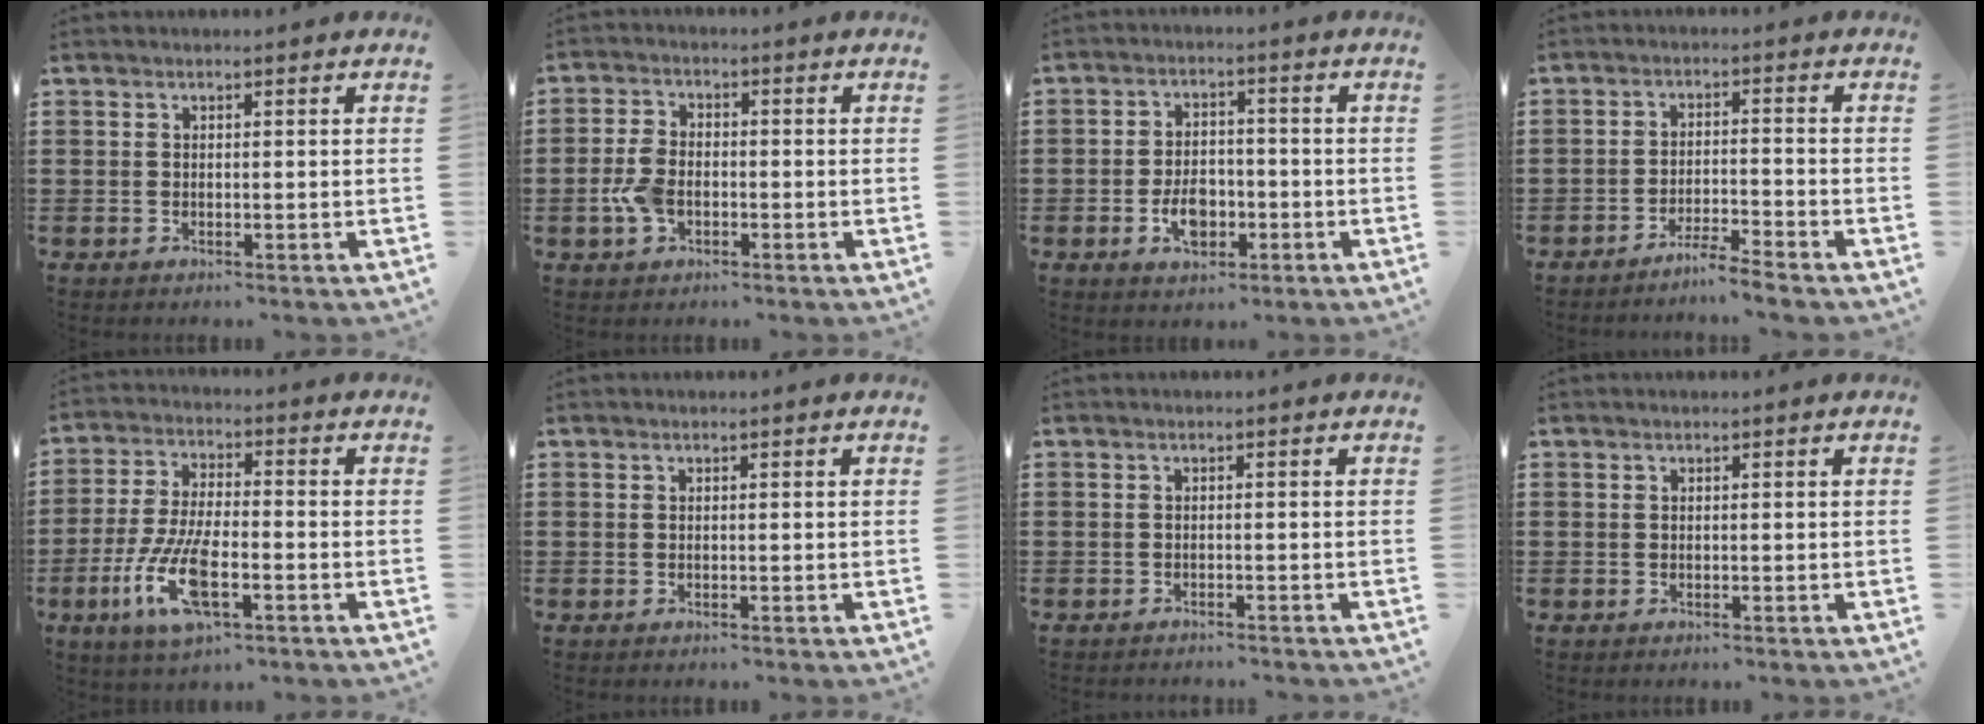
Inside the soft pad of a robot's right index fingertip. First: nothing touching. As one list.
[{"total": 4.9, "force": [-1.4, 3.0, 3.7], "torque": [-0.093, -0.002, -0.030]}, {"total": 5.3, "force": [-1.8, 3.4, 3.8], "torque": [-0.065, 0.004, -0.033]}, {"total": 3.7, "force": [-3.5, -0.5, 1.0], "torque": [-0.017, -0.001, -0.069]}, {"total": 10.8, "force": [-4.2, 3.5, 9.2], "torque": [-0.207, -0.012, -0.077]}, {"total": 0.0}, {"total": 0.8, "force": [-0.8, 0.0, 0.1], "torque": [-0.005, -0.001, -0.017]}, {"total": 0.0}]